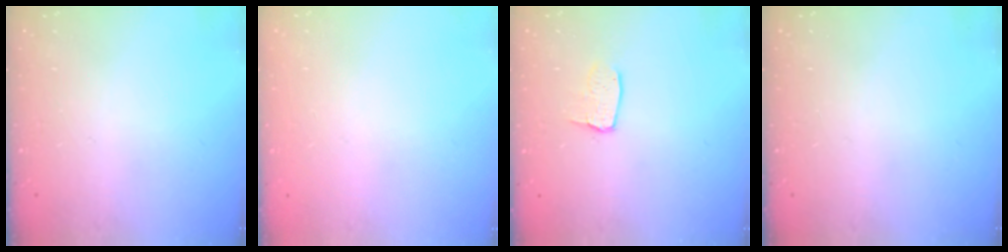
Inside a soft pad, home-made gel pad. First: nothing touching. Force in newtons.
{"total": 0.0}
{"total": 3.0, "press": 3.0, "slide": 0.2}
{"total": 0.0}